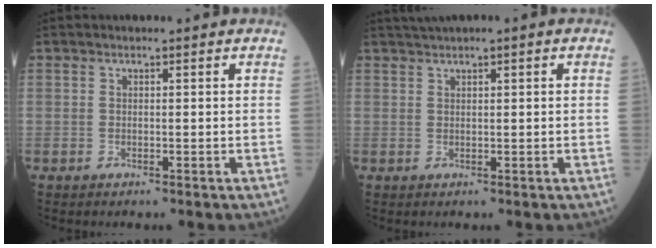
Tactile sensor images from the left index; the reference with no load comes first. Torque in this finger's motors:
{"motor_torque": [0.23, -0.26, 0.18, 0.10]}